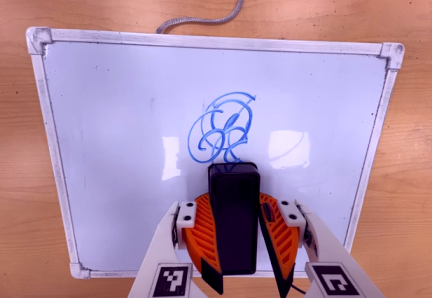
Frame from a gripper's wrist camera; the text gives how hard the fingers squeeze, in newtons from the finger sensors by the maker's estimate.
{"total": 10.9, "left": 10.3, "right": 11.5}